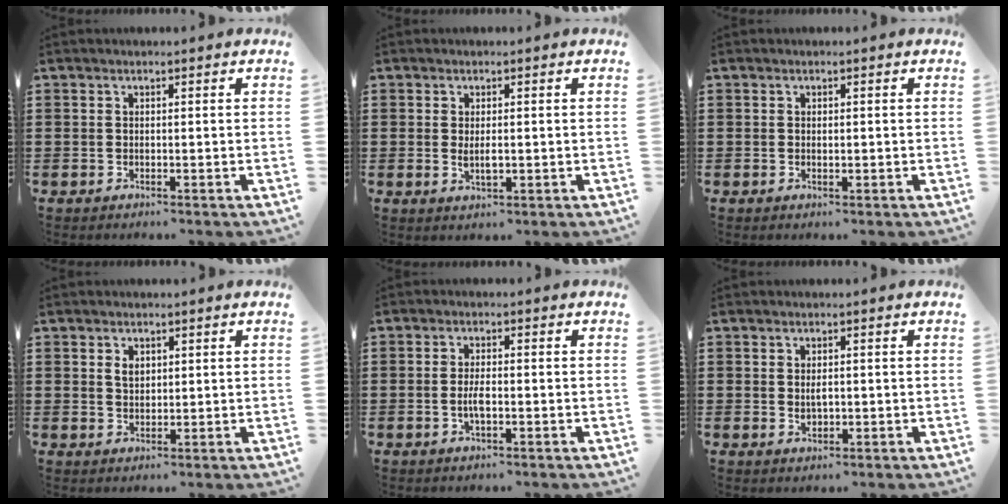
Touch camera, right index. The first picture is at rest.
{"total": 2.5, "force": [0.0, 0.8, 2.3], "torque": [-0.036, -0.004, -0.002]}
{"total": 0.8, "force": [0.0, 0.3, 0.7], "torque": [-0.014, 0.000, -0.001]}
{"total": 1.9, "force": [0.8, 1.3, 1.2], "torque": [-0.026, 0.006, 0.014]}
{"total": 3.1, "force": [-0.7, 1.1, 2.8], "torque": [-0.060, -0.001, -0.015]}
{"total": 1.9, "force": [0.1, 1.0, 1.7], "torque": [-0.033, 0.006, 0.001]}